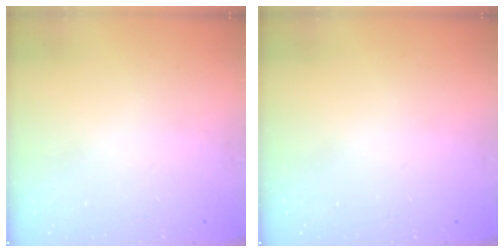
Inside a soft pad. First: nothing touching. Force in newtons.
{"total": 0.0}